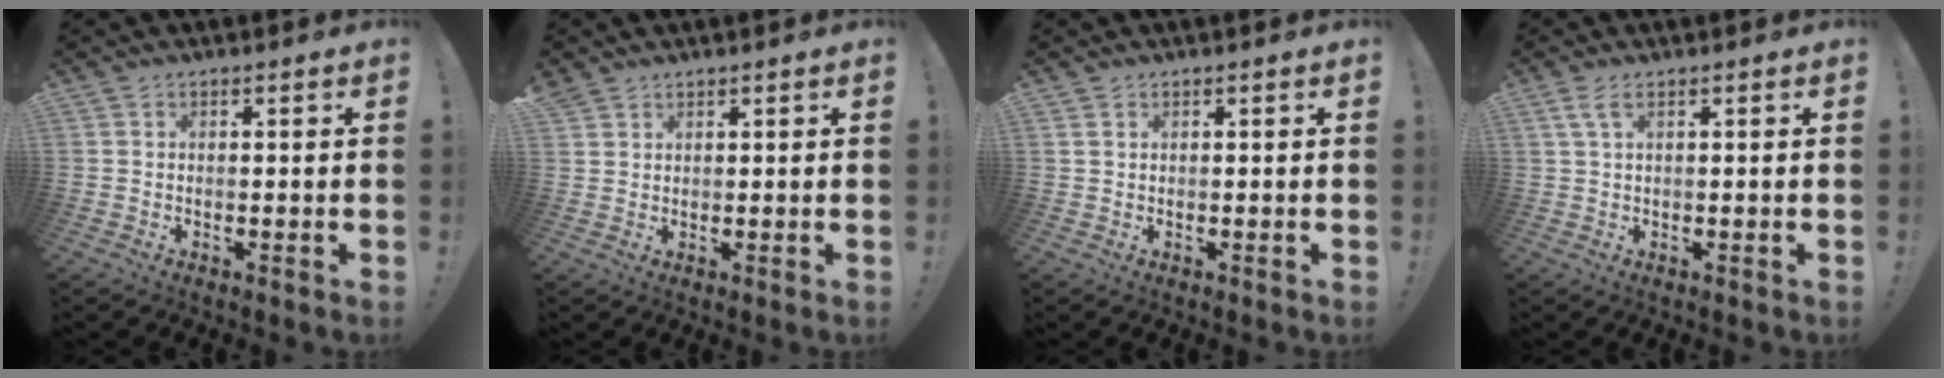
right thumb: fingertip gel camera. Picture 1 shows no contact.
{"total": 2.4, "force": [1.9, 1.4, 0.2], "torque": [-0.005, -0.009, 0.038]}
{"total": 0.7, "force": [0.5, 0.4, 0.3], "torque": [0.002, -0.002, 0.007]}
{"total": 2.9, "force": [1.4, 0.9, 2.4], "torque": [-0.055, 0.005, 0.027]}